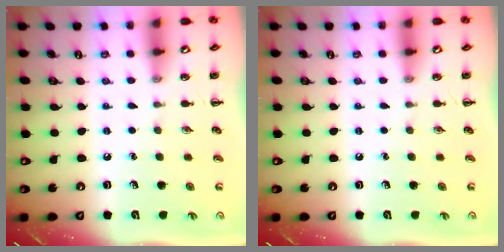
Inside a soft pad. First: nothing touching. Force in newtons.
{"total": 0.0}